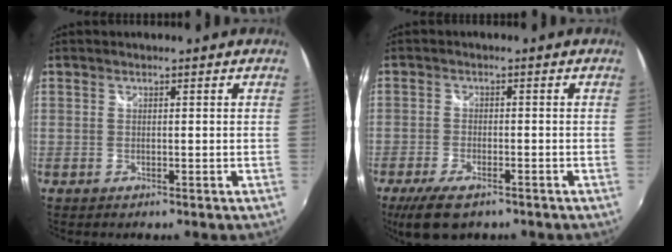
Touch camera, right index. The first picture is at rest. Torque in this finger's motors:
{"motor_torque": [0.45, -0.40, 0.21, 0.06]}